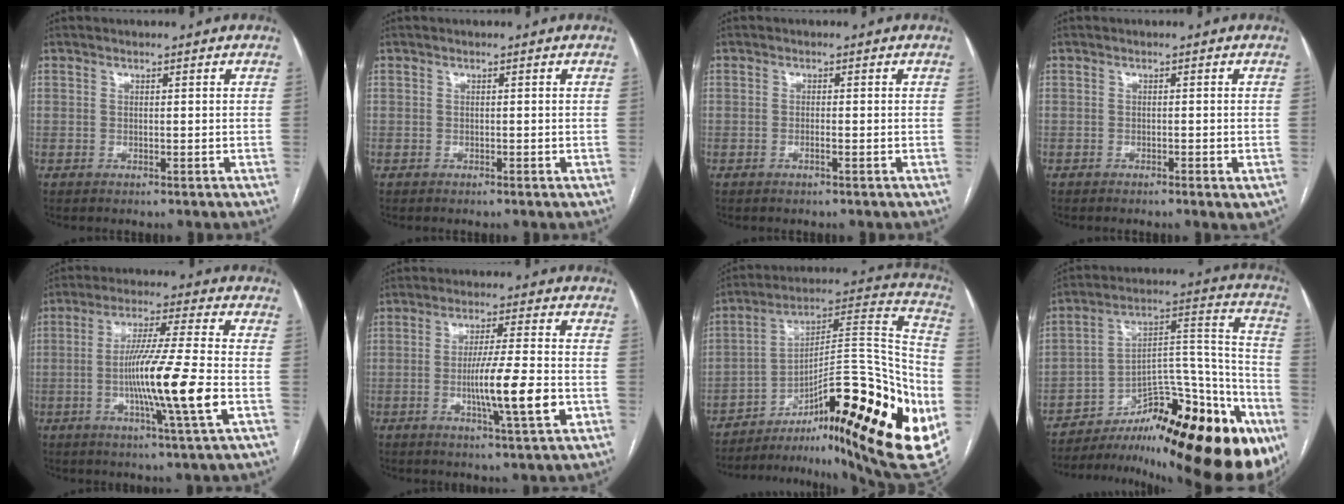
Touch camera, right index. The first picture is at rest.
{"total": 0.0}
{"total": 0.8, "force": [-0.4, 0.0, 0.7], "torque": [-0.014, 0.001, -0.007]}
{"total": 1.9, "force": [-1.0, 0.4, 1.6], "torque": [-0.020, -0.002, -0.013]}
{"total": 13.5, "force": [-2.8, -1.2, 13.1], "torque": [-0.242, -0.015, -0.057]}
{"total": 9.8, "force": [-2.3, 0.0, 9.6], "torque": [-0.163, -0.011, -0.041]}
{"total": 32.3, "force": [-14.0, 6.4, 28.4], "torque": [-0.342, 0.019, -0.203]}
{"total": 28.9, "force": [-19.9, 7.3, 19.5], "torque": [-0.178, 0.017, -0.284]}